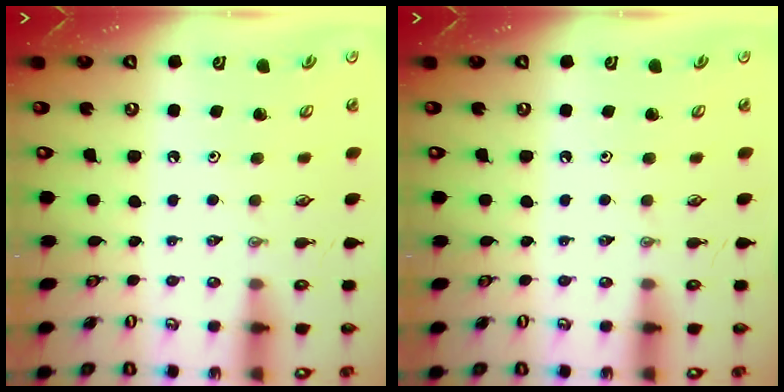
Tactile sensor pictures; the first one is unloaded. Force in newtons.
{"total": 0.0}